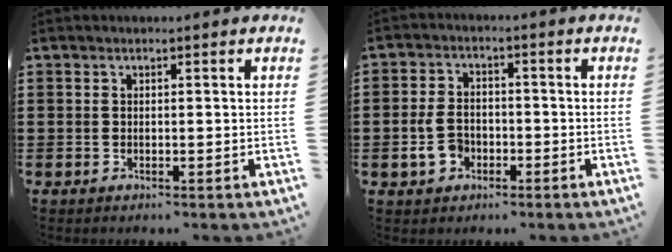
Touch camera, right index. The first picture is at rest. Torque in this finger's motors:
{"motor_torque": [0.40, 0.45, 0.13, 0.10]}